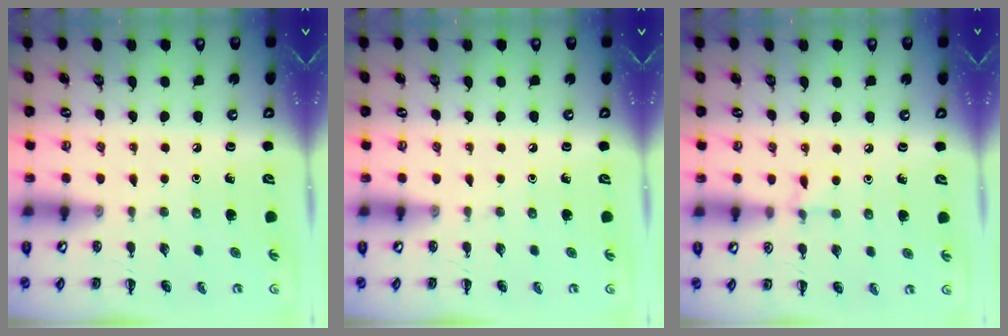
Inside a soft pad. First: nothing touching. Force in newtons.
{"total": 0.0}
{"total": 5.4, "press": 5.1, "slide": 1.9}